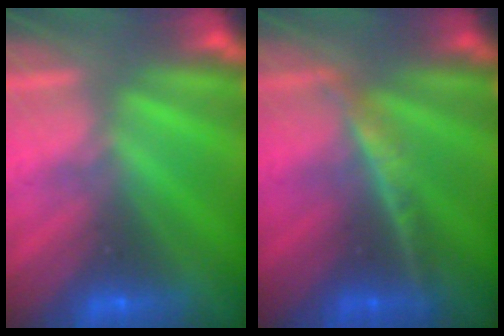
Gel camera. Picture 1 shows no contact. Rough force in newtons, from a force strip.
{"total": 2.4}